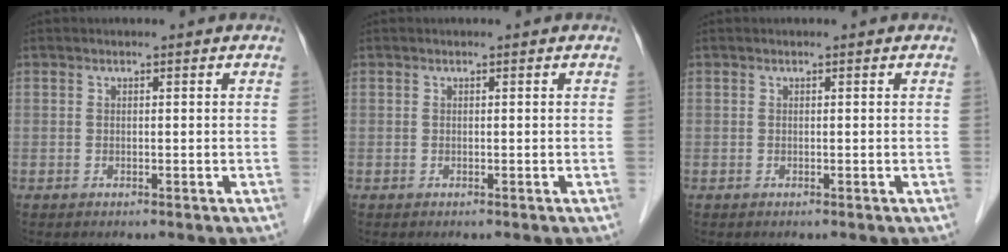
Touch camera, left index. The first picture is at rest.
{"total": 0.0}
{"total": 0.0}